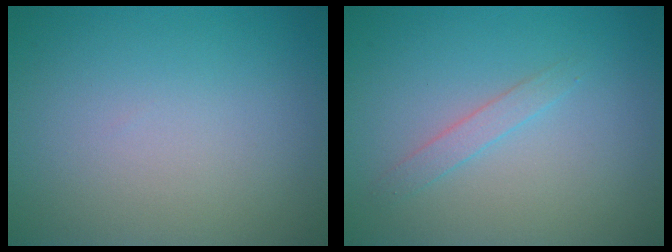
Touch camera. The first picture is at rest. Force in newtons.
{"total": 1.3, "press": 1.3, "slide": 0.1}